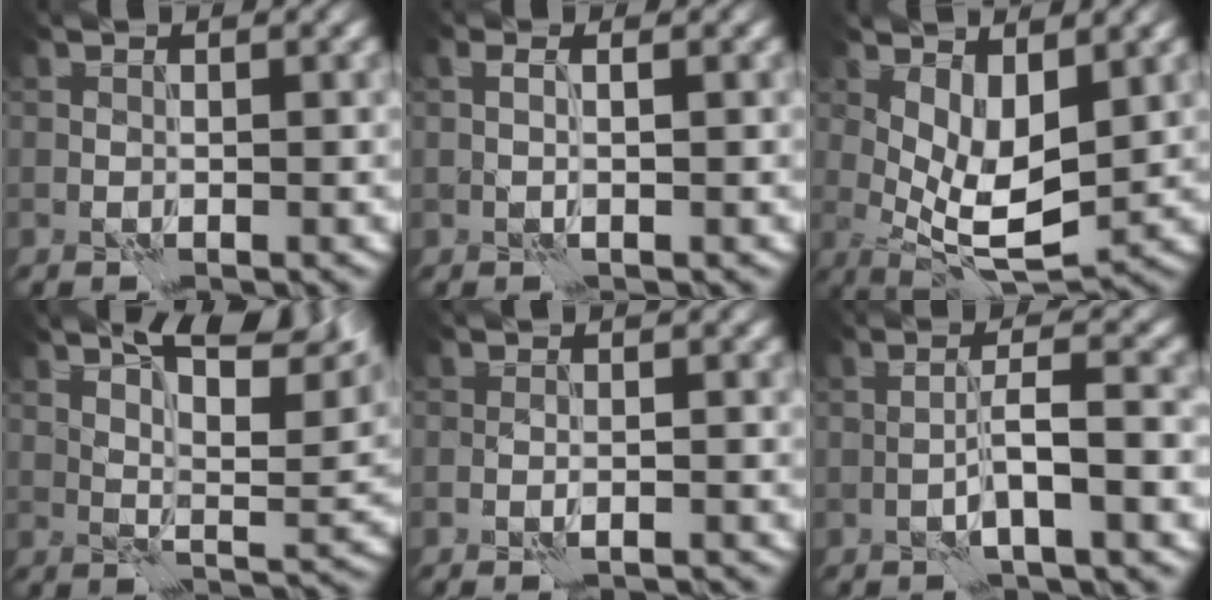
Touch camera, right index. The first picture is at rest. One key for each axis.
{"total": 1.4, "fx": 0.2, "fy": 0.4, "fz": 1.3, "tx": -0.024, "ty": 0.000, "tz": 0.001}
{"total": 6.1, "fx": 1.1, "fy": 2.5, "fz": 5.5, "tx": -0.097, "ty": -0.010, "tz": 0.023}
{"total": 10.8, "fx": 7.0, "fy": 2.6, "fz": 7.8, "tx": -0.109, "ty": 0.018, "tz": 0.100}
{"total": 2.1, "fx": -1.8, "fy": 0.3, "fz": 1.1, "tx": -0.017, "ty": 0.010, "tz": -0.027}
{"total": 3.2, "fx": -0.8, "fy": 0.3, "fz": 3.1, "tx": -0.056, "ty": 0.009, "tz": -0.019}